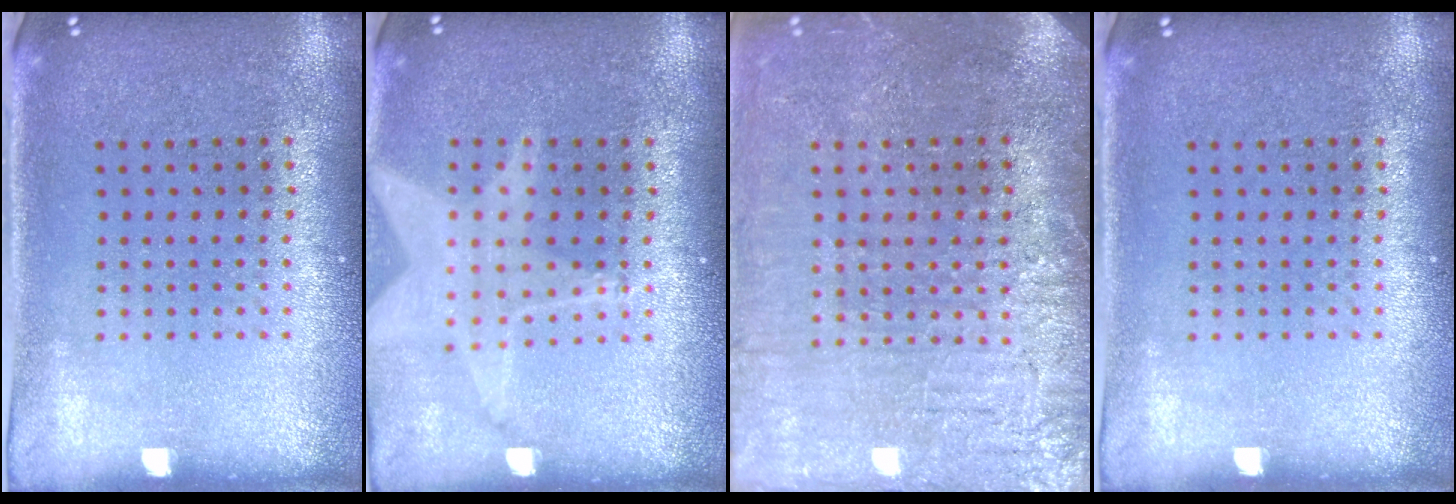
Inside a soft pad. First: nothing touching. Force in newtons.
{"total": 1.3, "press": 1.3, "slide": 0.1}
{"total": 3.8, "press": 3.5, "slide": 1.4}
{"total": 0.0}